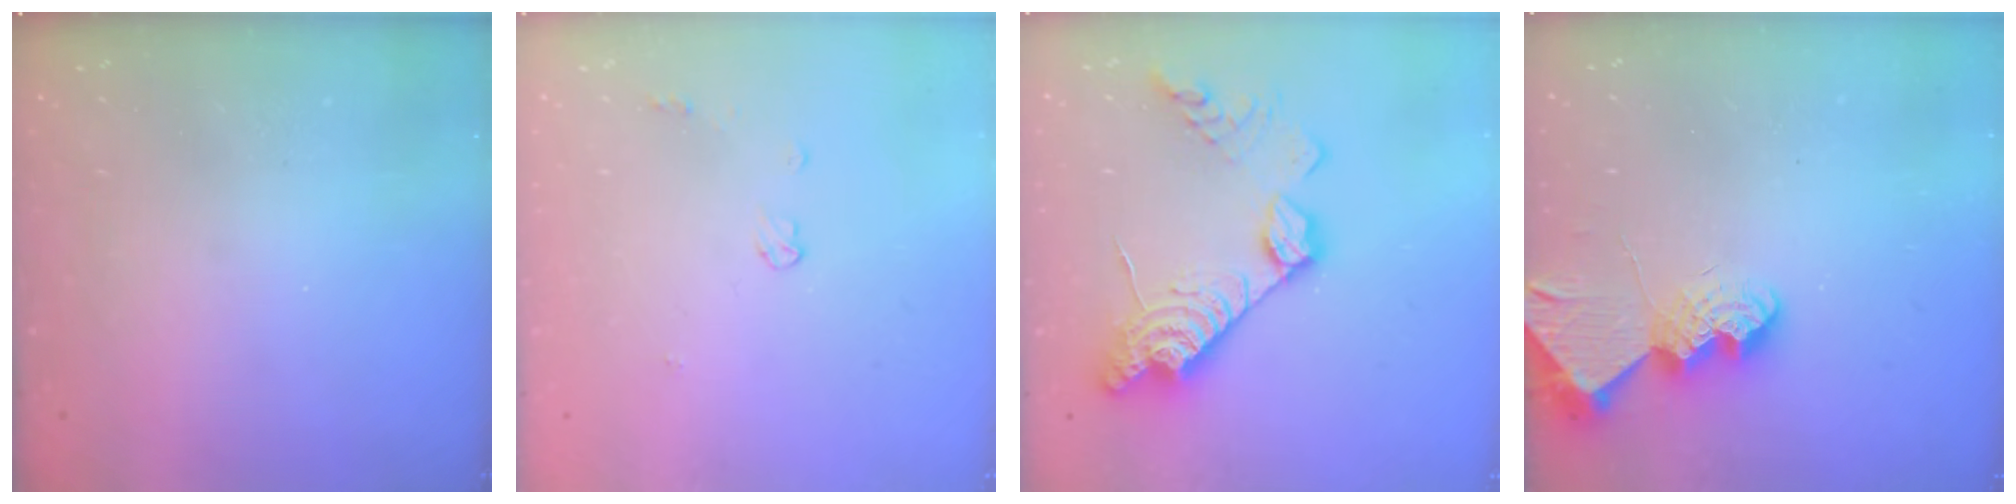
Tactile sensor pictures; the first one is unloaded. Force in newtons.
{"total": 5.3, "press": 5.3, "slide": 0.2}
{"total": 18.0, "press": 17.9, "slide": 1.8}
{"total": 9.1, "press": 9.0, "slide": 0.7}